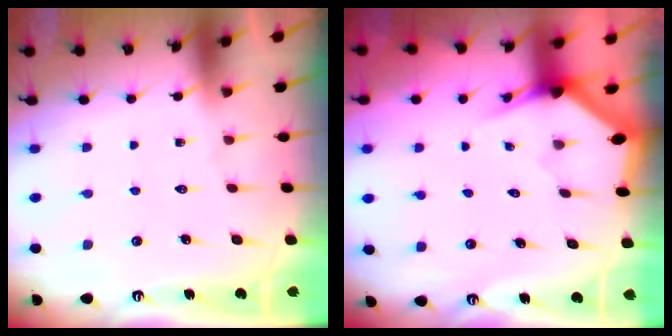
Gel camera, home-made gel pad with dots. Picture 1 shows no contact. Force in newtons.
{"total": 2.9, "press": 2.9, "slide": 0.1}